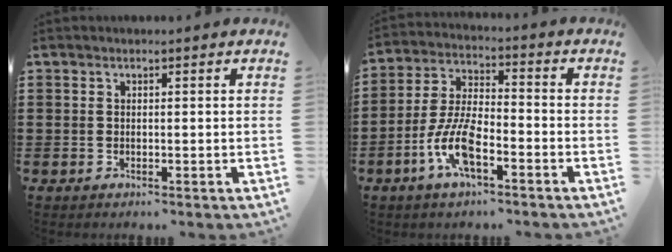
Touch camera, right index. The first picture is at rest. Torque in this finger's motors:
{"motor_torque": [2.14, 0.00, 0.45, 0.21]}